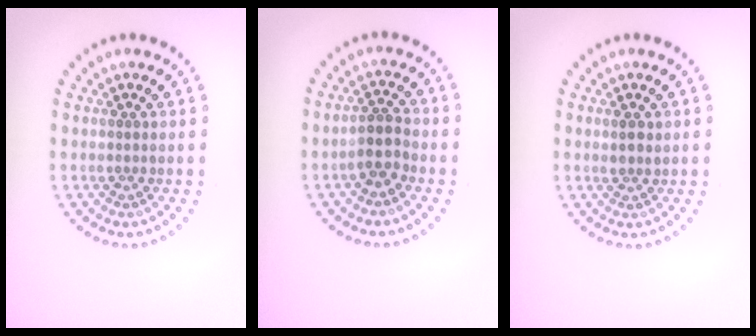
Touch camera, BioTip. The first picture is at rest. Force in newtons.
{"total": 2.2, "press": 1.9, "slide": 1.1}
{"total": 1.3, "press": 1.2, "slide": 0.5}